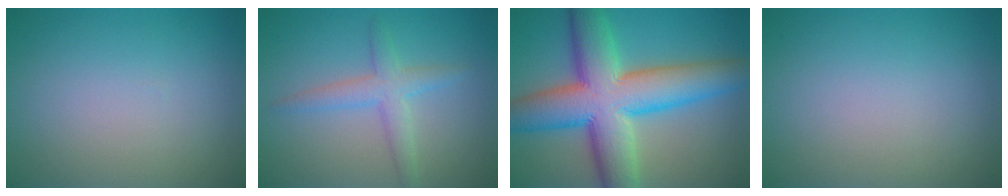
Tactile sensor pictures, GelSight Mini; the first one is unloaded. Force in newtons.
{"total": 2.9, "press": 2.9, "slide": 0.1}
{"total": 12.8, "press": 12.8, "slide": 0.2}
{"total": 0.0}